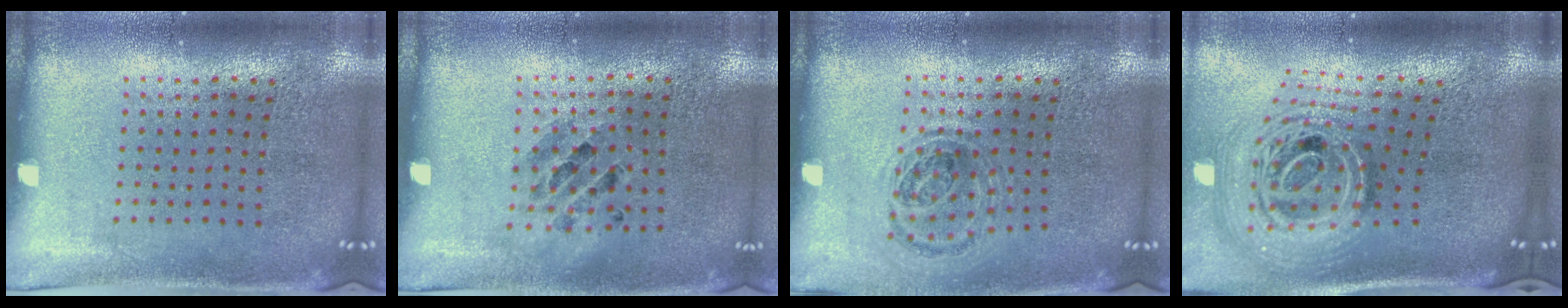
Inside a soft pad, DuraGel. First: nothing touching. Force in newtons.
{"total": 0.9, "press": 0.9, "slide": 0.1}
{"total": 1.0, "press": 0.9, "slide": 0.2}
{"total": 3.0, "press": 2.1, "slide": 2.2}